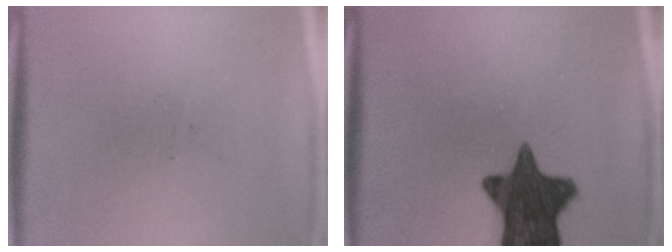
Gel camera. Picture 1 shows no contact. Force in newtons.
{"total": 13.8}